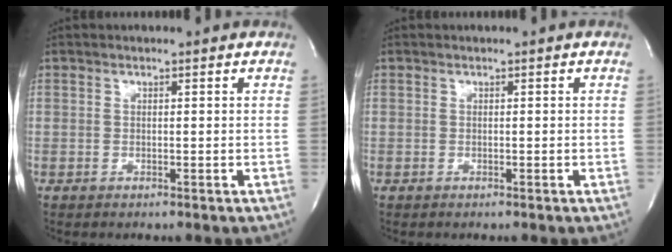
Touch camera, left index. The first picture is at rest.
{"total": 0.0}